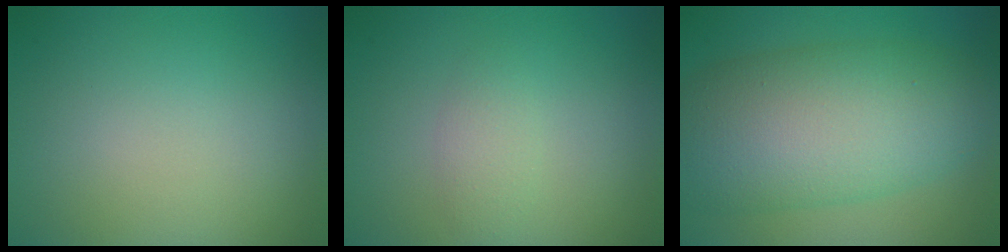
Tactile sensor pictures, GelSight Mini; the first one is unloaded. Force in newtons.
{"total": 1.7, "press": 1.7, "slide": 0.0}
{"total": 10.9, "press": 10.9, "slide": 0.4}